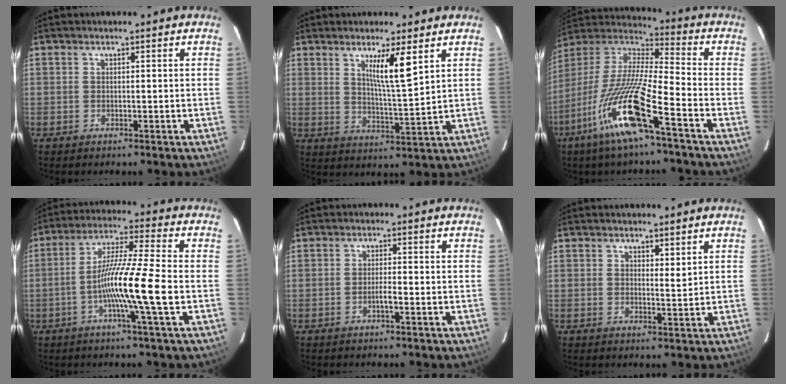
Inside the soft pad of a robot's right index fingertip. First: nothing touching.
{"total": 6.8, "force": [3.4, -0.2, 5.9], "torque": [-0.102, -0.016, 0.060]}
{"total": 18.1, "force": [-9.0, 1.4, 15.6], "torque": [-0.341, -0.032, -0.180]}
{"total": 11.6, "force": [-3.0, -1.3, 11.1], "torque": [-0.205, -0.005, -0.063]}
{"total": 1.5, "force": [-0.7, 0.0, 1.3], "torque": [-0.024, 0.002, -0.014]}
{"total": 1.7, "force": [1.2, 0.4, 1.1], "torque": [-0.018, -0.009, 0.022]}